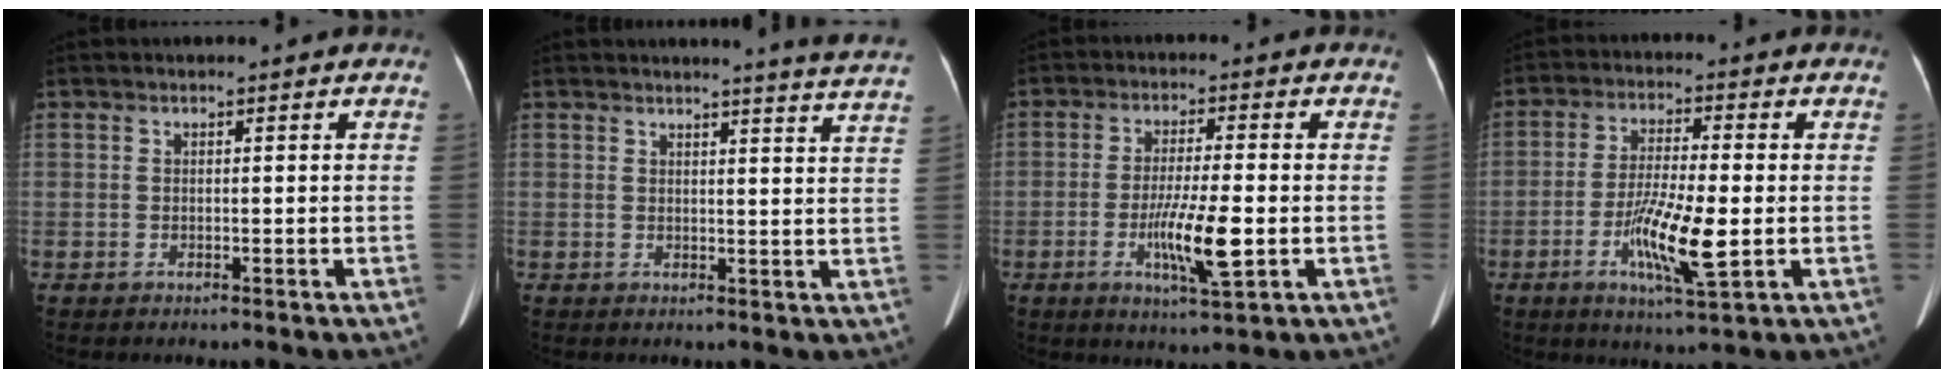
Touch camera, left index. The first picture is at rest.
{"total": 10.1, "force": [9.6, -1.5, 2.9], "torque": [-0.032, -0.061, 0.085]}
{"total": 8.5, "force": [-2.4, 0.7, 8.1], "torque": [-0.146, -0.016, -0.045]}
{"total": 9.9, "force": [-2.8, 1.2, 9.4], "torque": [-0.175, -0.014, -0.052]}